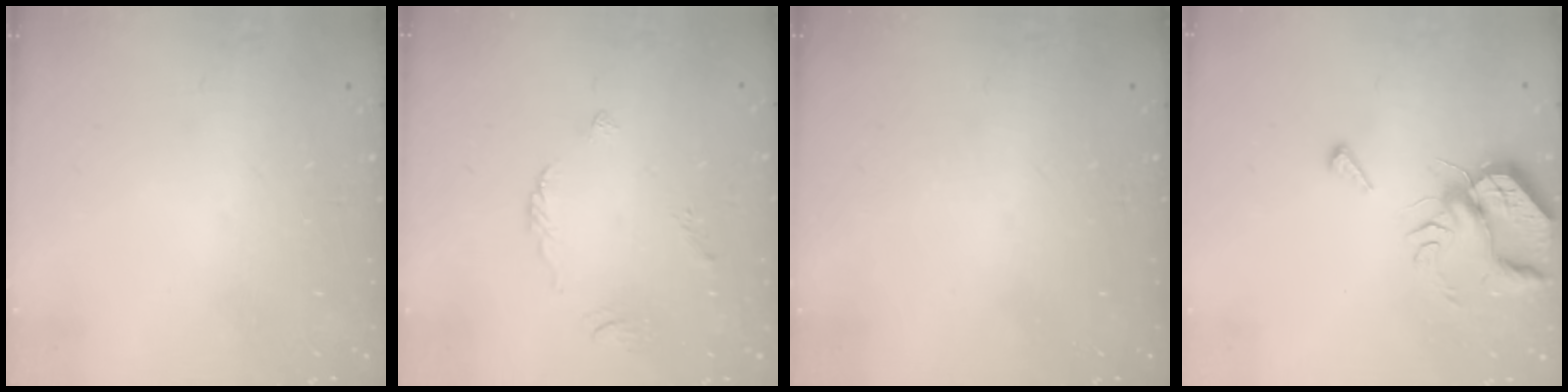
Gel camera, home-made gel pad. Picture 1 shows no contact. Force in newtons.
{"total": 2.3, "press": 2.3, "slide": 0.5}
{"total": 0.0}
{"total": 7.2, "press": 7.2, "slide": 0.2}